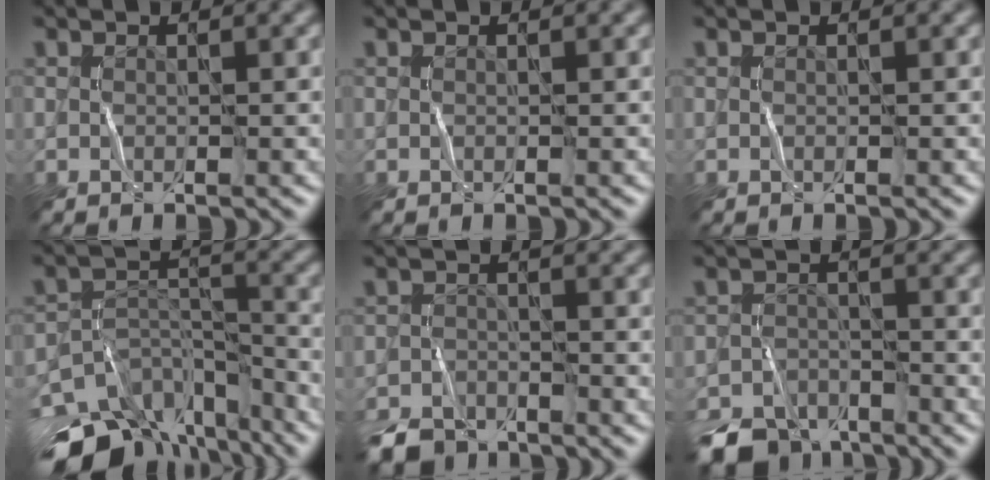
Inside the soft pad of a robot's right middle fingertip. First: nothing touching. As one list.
[{"total": 0.0}, {"total": 0.0}, {"total": 14.0, "force": [-11.0, 6.8, 5.4], "torque": [-0.097, -0.005, -0.154]}, {"total": 3.9, "force": [-3.4, 1.7, 0.9], "torque": [-0.016, -0.007, -0.071]}, {"total": 5.9, "force": [-4.9, 2.8, 1.7], "torque": [-0.030, -0.013, -0.096]}]